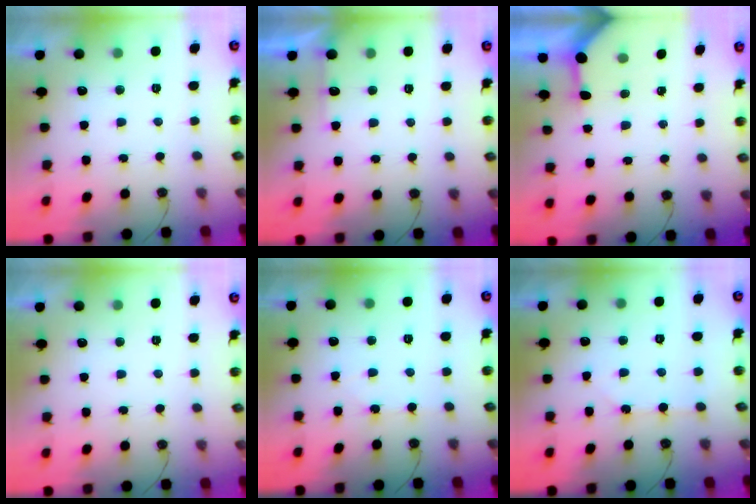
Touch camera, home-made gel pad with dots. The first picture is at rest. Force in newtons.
{"total": 4.3, "press": 4.3, "slide": 0.6}
{"total": 3.3, "press": 3.3, "slide": 0.3}
{"total": 0.5, "press": 0.4, "slide": 0.4}
{"total": 3.6, "press": 3.5, "slide": 0.6}
{"total": 3.4, "press": 3.4, "slide": 0.5}